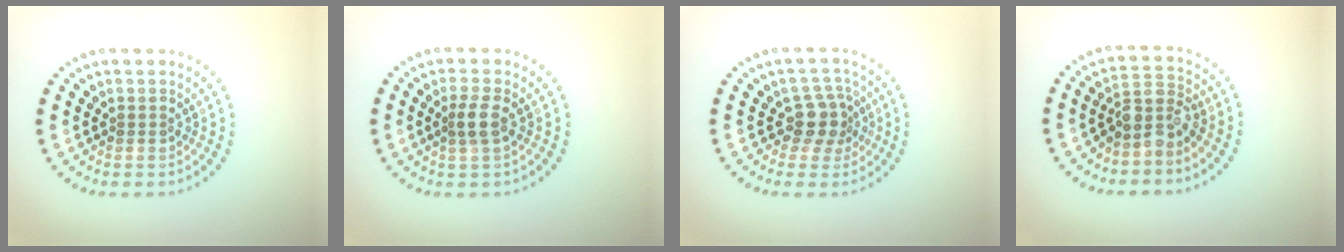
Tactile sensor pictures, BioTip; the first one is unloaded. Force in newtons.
{"total": 1.9, "press": 1.7, "slide": 0.9}
{"total": 2.8, "press": 2.3, "slide": 1.7}
{"total": 2.9, "press": 2.2, "slide": 1.9}